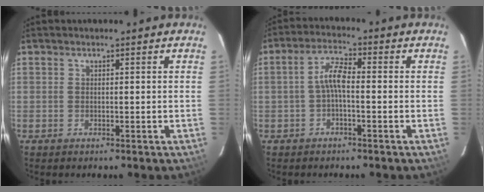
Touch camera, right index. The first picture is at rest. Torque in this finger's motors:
{"motor_torque": [0.70, -0.33, 0.34, 0.11]}